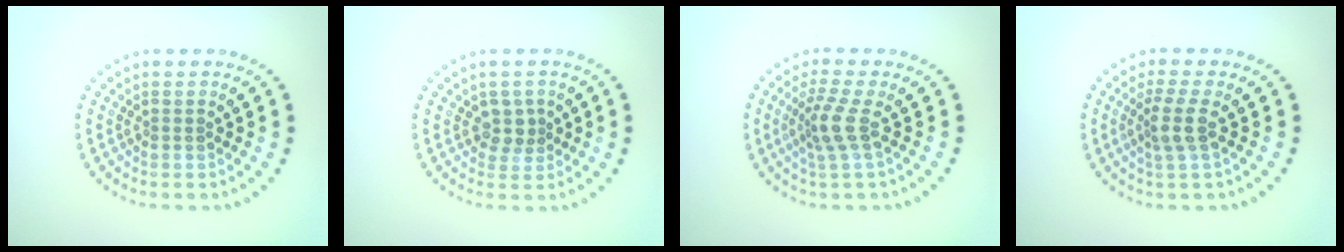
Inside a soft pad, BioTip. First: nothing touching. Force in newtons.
{"total": 1.9, "press": 1.5, "slide": 1.2}
{"total": 2.9, "press": 2.1, "slide": 1.9}
{"total": 2.4, "press": 2.0, "slide": 1.4}